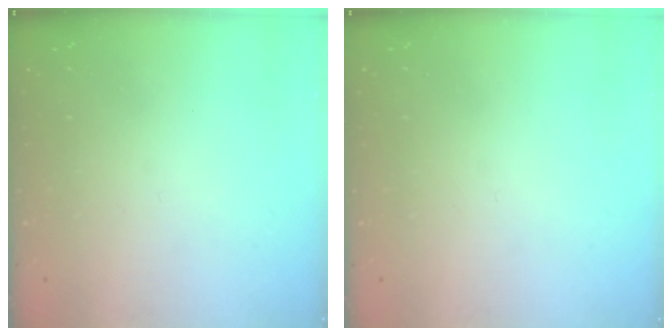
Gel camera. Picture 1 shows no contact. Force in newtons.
{"total": 0.0}